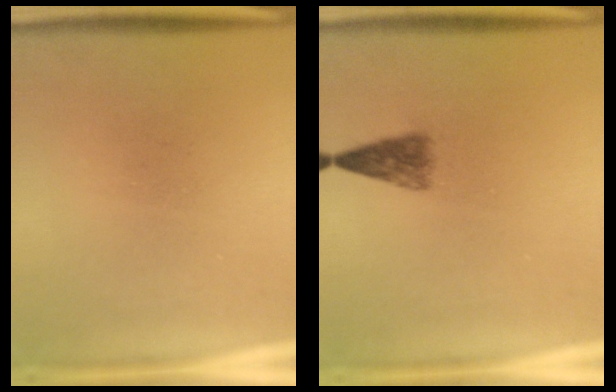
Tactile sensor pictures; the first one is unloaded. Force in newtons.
{"total": 2.9}